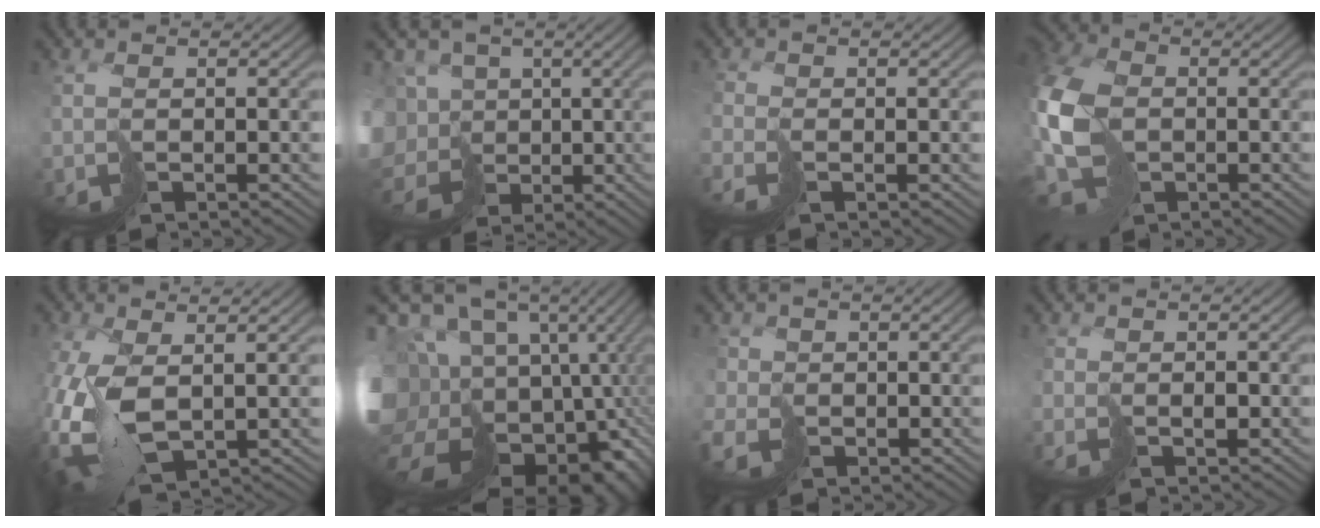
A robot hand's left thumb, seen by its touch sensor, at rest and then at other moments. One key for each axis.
{"total": 15.0, "fx": -3.8, "fy": 12.3, "fz": 7.6, "tx": -0.192, "ty": -0.022, "tz": -0.067}
{"total": 1.4, "fx": -1.0, "fy": -0.5, "fz": -0.7, "tx": 0.027, "ty": -0.001, "tz": -0.025}
{"total": 12.3, "fx": -1.7, "fy": 8.8, "fz": 8.3, "tx": -0.240, "ty": -0.021, "tz": -0.032}
{"total": 10.4, "fx": -1.1, "fy": 5.6, "fz": 8.7, "tx": -0.235, "ty": -0.018, "tz": -0.009}
{"total": 18.9, "fx": -1.7, "fy": 14.3, "fz": 12.3, "tx": -0.253, "ty": -0.019, "tz": 0.006}
{"total": 3.9, "fx": -0.4, "fy": 3.9, "fz": 0.4, "tx": -0.020, "ty": -0.008, "tz": -0.025}
{"total": 0.7, "fx": 0.2, "fy": 0.1, "fz": -0.7, "tx": 0.020, "ty": 0.001, "tz": 0.008}